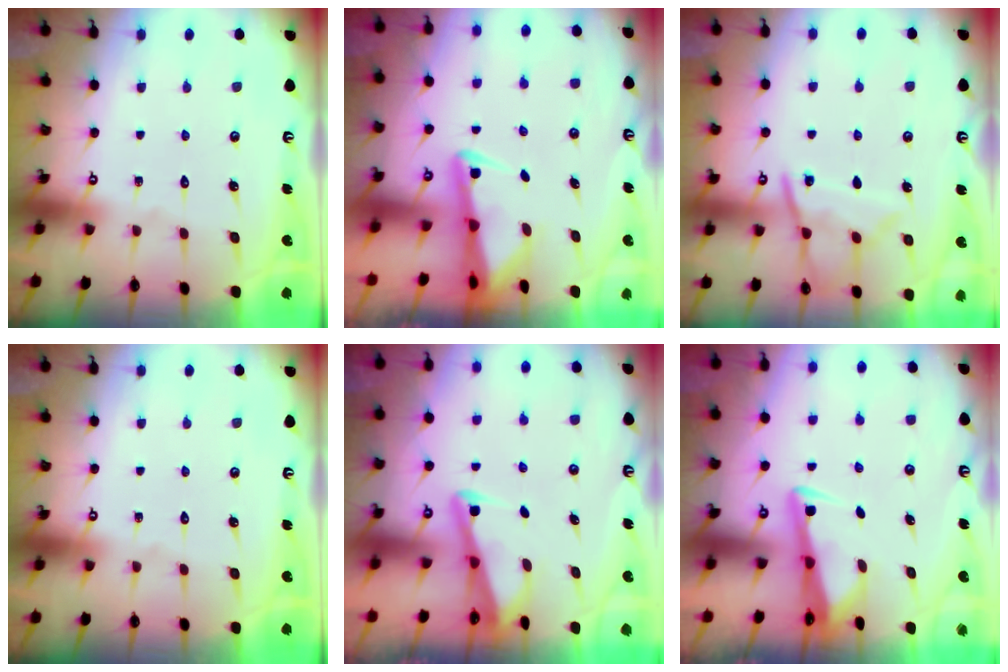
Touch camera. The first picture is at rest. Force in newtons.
{"total": 2.6, "press": 2.5, "slide": 0.6}
{"total": 11.0, "press": 10.9, "slide": 0.8}
{"total": 0.0}
{"total": 2.7, "press": 2.7, "slide": 0.4}
{"total": 3.5, "press": 3.4, "slide": 0.4}